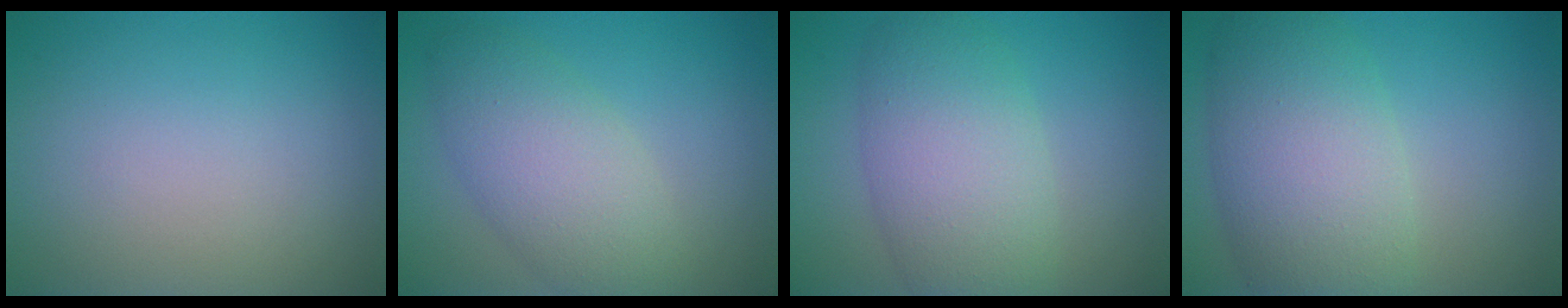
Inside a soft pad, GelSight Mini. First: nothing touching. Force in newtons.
{"total": 5.4, "press": 5.4, "slide": 0.3}
{"total": 7.0, "press": 7.0, "slide": 0.4}
{"total": 8.5, "press": 8.5, "slide": 0.3}